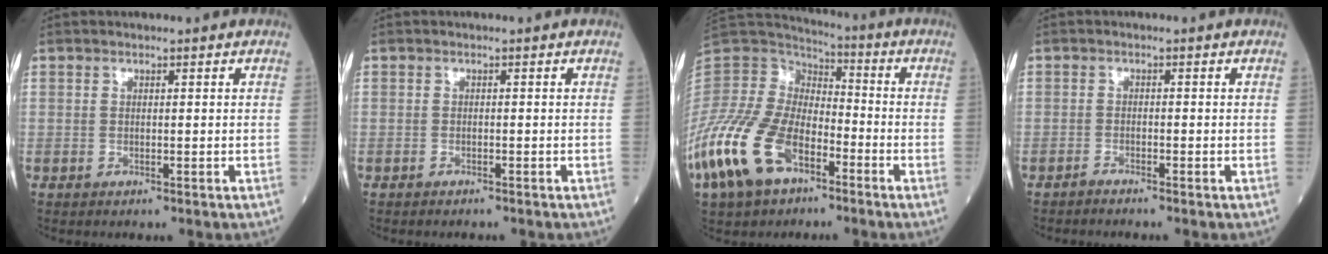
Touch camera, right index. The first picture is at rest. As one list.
[{"total": 0.7, "force": [-0.7, 0.1, 0.1], "torque": [-0.008, -0.002, -0.010]}, {"total": 18.5, "force": [-9.9, 9.5, 12.4], "torque": [-0.291, -0.007, -0.192]}, {"total": 1.0, "force": [-0.9, -0.3, 0.2], "torque": [-0.007, 0.001, -0.018]}]